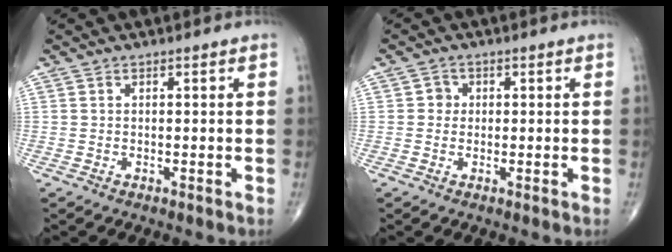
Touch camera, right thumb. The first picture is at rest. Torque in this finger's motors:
{"motor_torque": [0.19, 0.59, 0.16, -0.02, 0.01]}